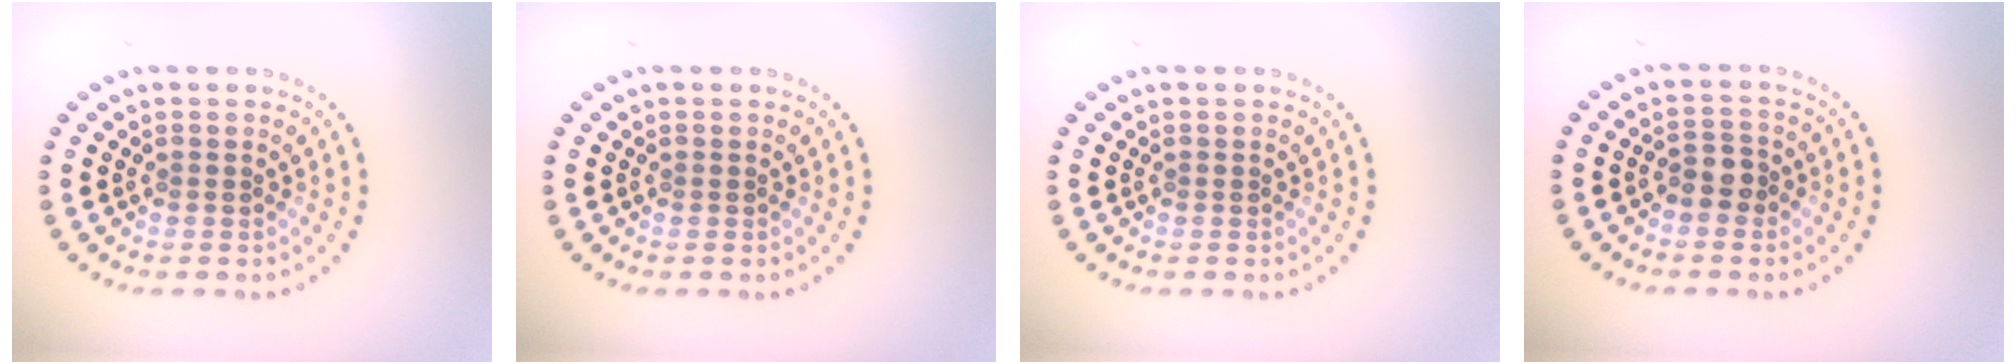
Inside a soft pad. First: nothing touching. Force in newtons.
{"total": 0.0}
{"total": 0.0}
{"total": 2.0, "press": 1.8, "slide": 0.9}